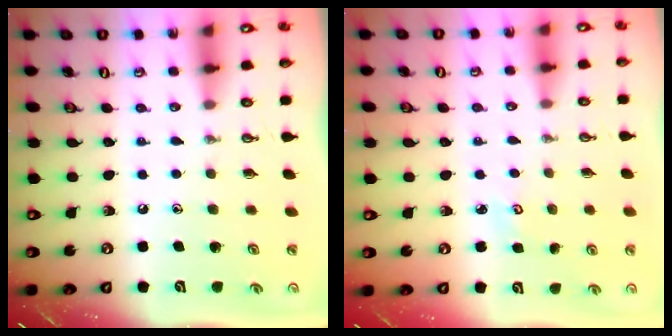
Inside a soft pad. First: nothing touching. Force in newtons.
{"total": 2.7, "press": 2.7, "slide": 0.3}